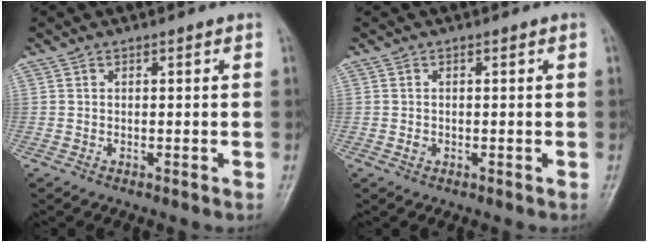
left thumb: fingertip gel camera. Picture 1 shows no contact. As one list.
[{"total": 0.9, "force": [-0.2, 0.7, 0.4], "torque": [-0.004, 0.002, -0.003]}]